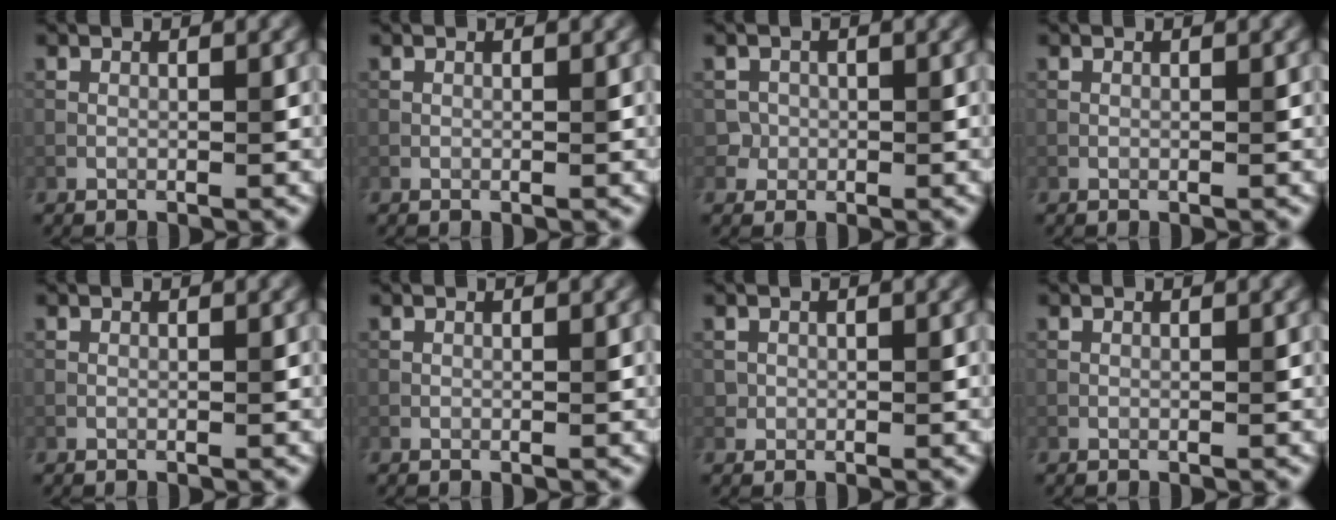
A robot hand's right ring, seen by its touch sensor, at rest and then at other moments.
{"total": 0.0}
{"total": 1.7, "force": [-0.2, 1.7, -0.1], "torque": [0.002, -0.003, -0.001]}
{"total": 0.0}
{"total": 0.0}
{"total": 0.0}
{"total": 1.1, "force": [0.3, 1.1, -0.1], "torque": [-0.008, -0.003, 0.011]}
{"total": 0.0}